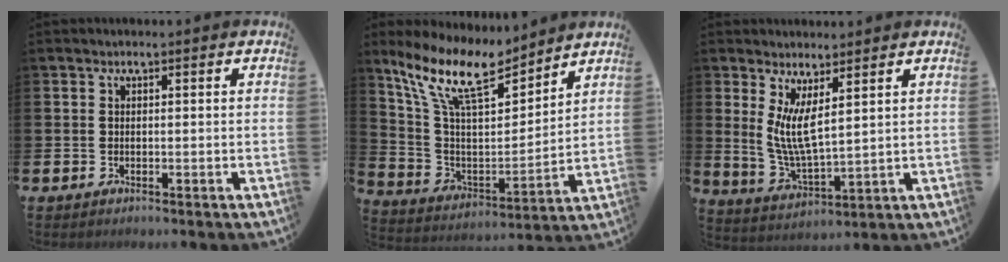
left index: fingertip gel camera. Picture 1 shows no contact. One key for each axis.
{"total": 12.4, "fx": 10.3, "fy": 3.6, "fz": 6.1, "tx": -0.162, "ty": -0.055, "tz": 0.183}
{"total": 6.0, "fx": 3.6, "fy": 1.5, "fz": 4.5, "tx": -0.088, "ty": -0.028, "tz": 0.062}